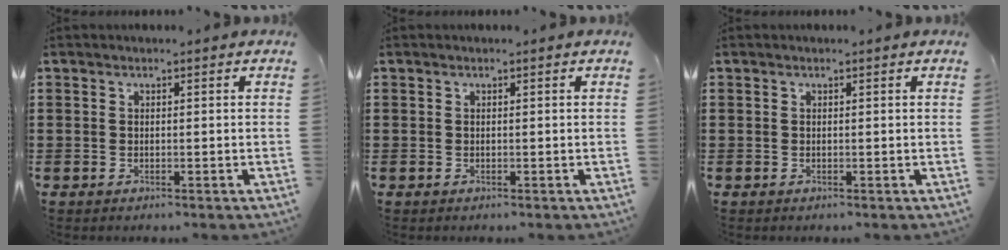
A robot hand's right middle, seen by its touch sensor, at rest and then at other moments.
{"total": 0.0}
{"total": 0.0}